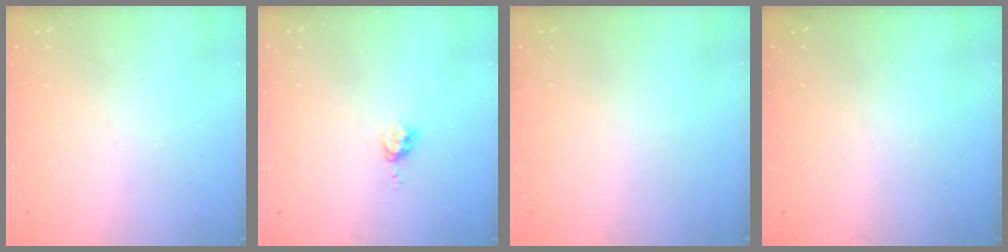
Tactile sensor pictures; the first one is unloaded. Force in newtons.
{"total": 3.7, "press": 3.7, "slide": 0.5}
{"total": 0.0}
{"total": 0.0}